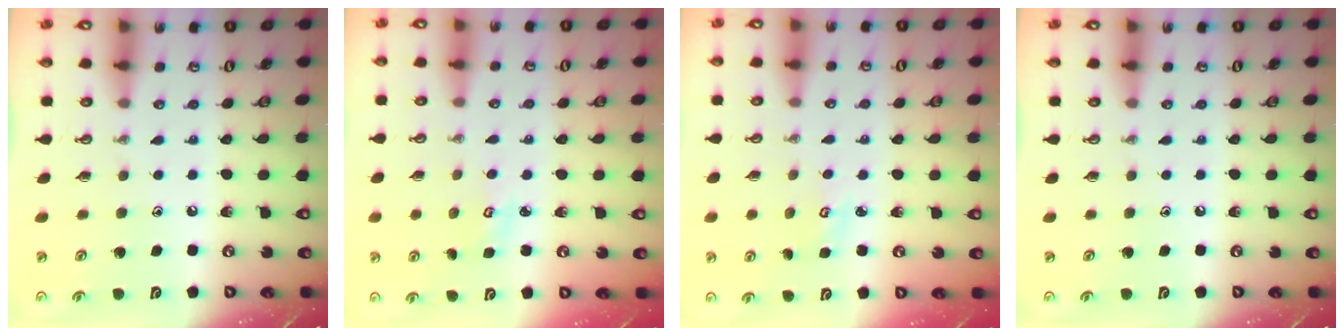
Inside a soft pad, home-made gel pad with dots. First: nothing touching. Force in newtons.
{"total": 2.3, "press": 2.3, "slide": 0.2}
{"total": 2.7, "press": 2.7, "slide": 0.3}
{"total": 0.0}